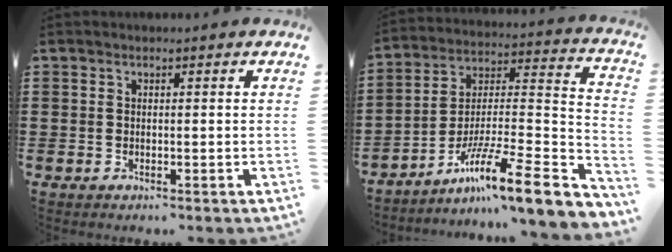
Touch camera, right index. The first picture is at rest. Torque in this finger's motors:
{"motor_torque": [2.14, 0.00, 0.27, 0.16]}